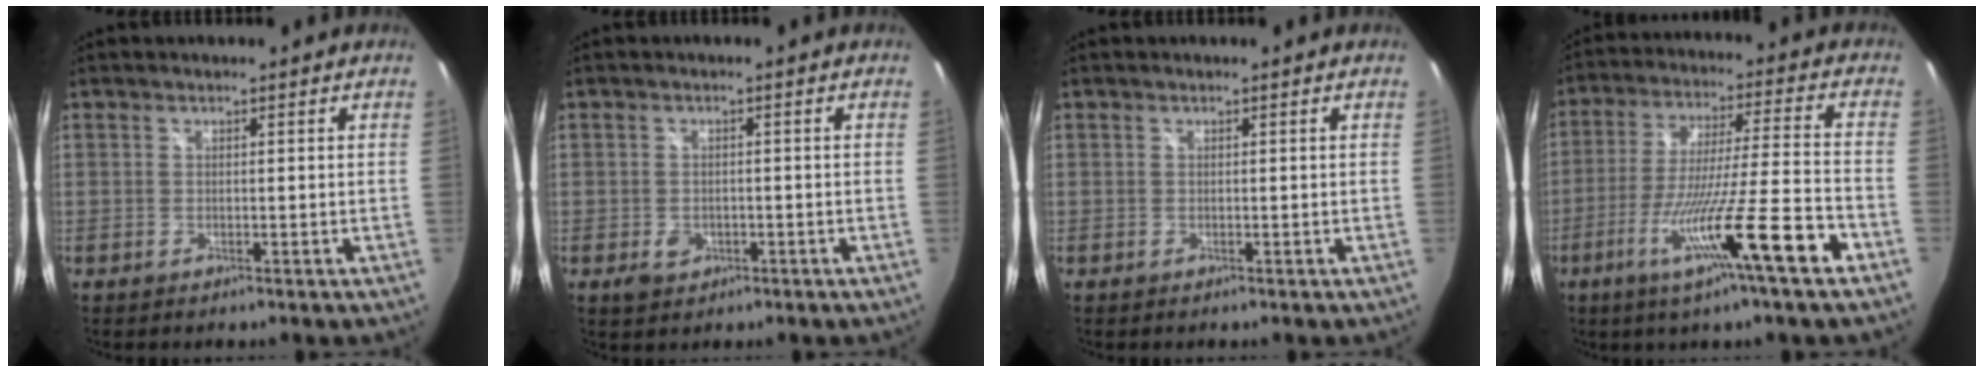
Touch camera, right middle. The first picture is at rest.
{"total": 3.1, "force": [-1.2, 2.4, 1.5], "torque": [-0.030, -0.002, -0.014]}
{"total": 0.0}
{"total": 15.8, "force": [-8.2, -1.0, 13.4], "torque": [-0.244, -0.030, -0.140]}